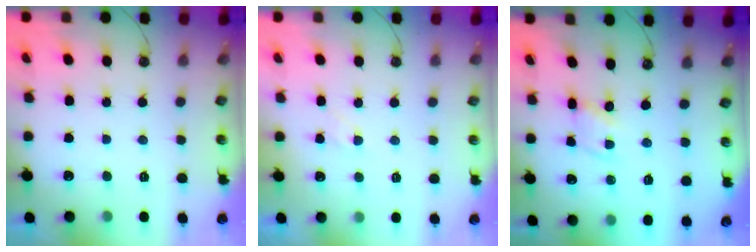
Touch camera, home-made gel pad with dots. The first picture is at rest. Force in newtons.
{"total": 5.4, "press": 5.4, "slide": 0.6}
{"total": 2.1, "press": 2.1, "slide": 0.3}